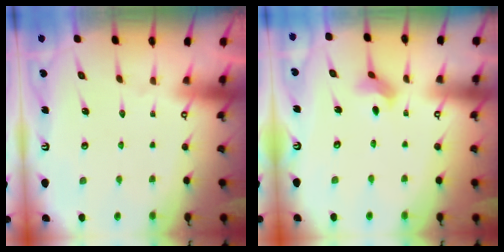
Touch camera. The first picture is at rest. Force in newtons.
{"total": 5.9, "press": 5.6, "slide": 1.6}